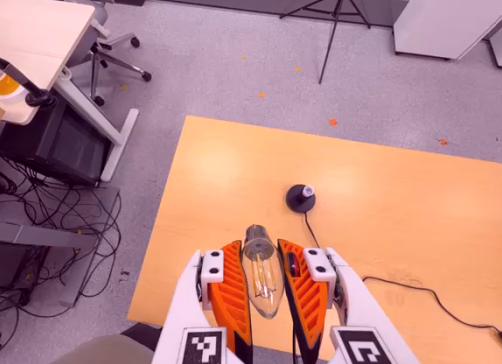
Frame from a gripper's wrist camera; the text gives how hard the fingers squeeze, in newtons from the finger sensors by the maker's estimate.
{"total": 20.7, "left": 22.5, "right": 19.0}